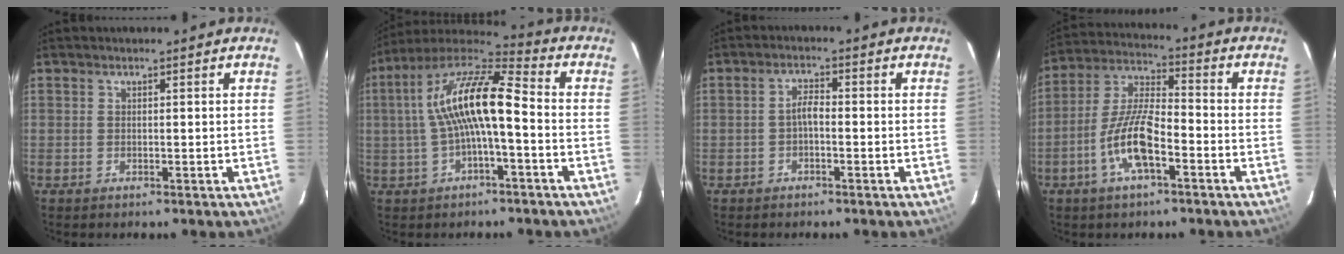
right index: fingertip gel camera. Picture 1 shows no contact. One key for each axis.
{"total": 13.9, "fx": -0.8, "fy": 3.4, "fz": 13.4, "tx": -0.253, "ty": 0.024, "tz": -0.020}
{"total": 2.2, "fx": -0.9, "fy": 0.7, "fz": 1.9, "tx": -0.039, "ty": 0.009, "tz": -0.019}
{"total": 11.2, "fx": -4.9, "fy": 3.2, "fz": 9.5, "tx": -0.203, "ty": 0.003, "tz": -0.095}